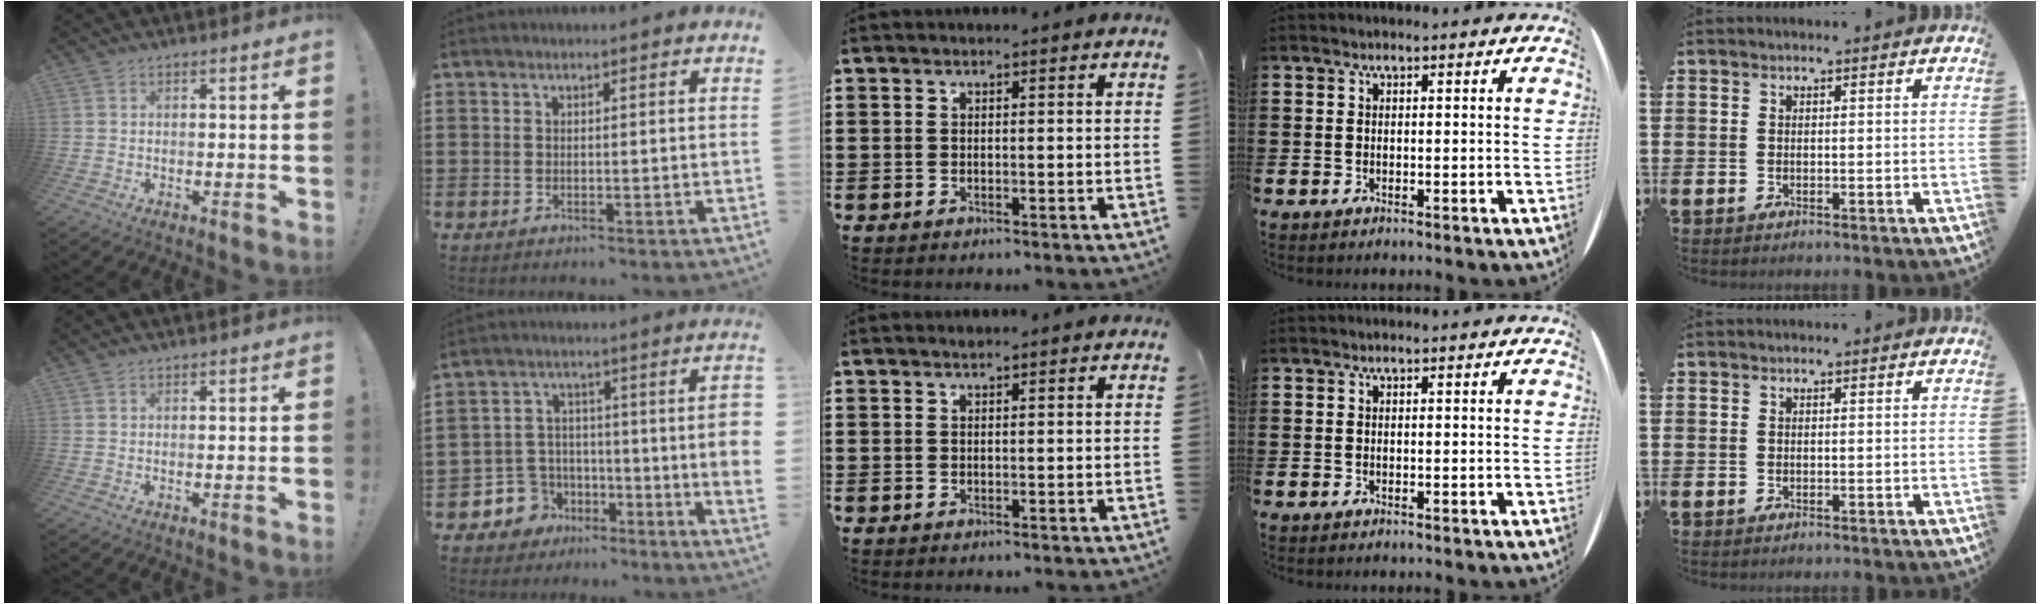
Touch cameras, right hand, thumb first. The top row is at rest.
{"thumb": {"total": 0.9, "force": [-0.2, -0.3, 0.8], "torque": [-0.007, -0.003, -0.007]}, "index": {"total": 6.7, "force": [-4.5, 4.1, 2.9], "torque": [-0.076, 0.006, -0.087]}}